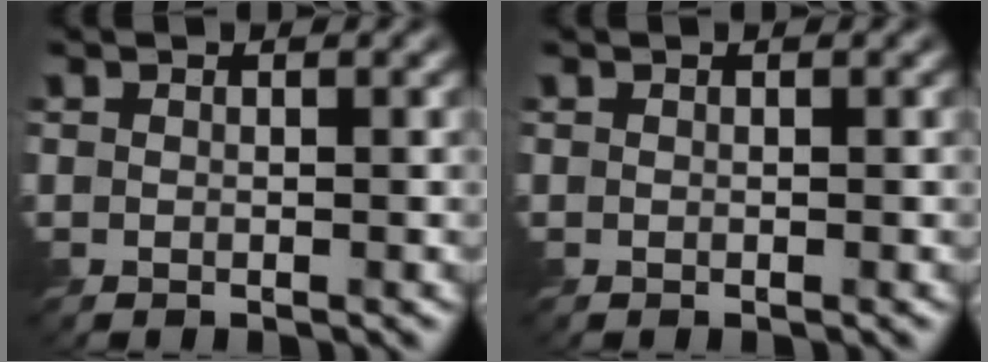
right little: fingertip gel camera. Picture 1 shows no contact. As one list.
[{"total": 0.0}]